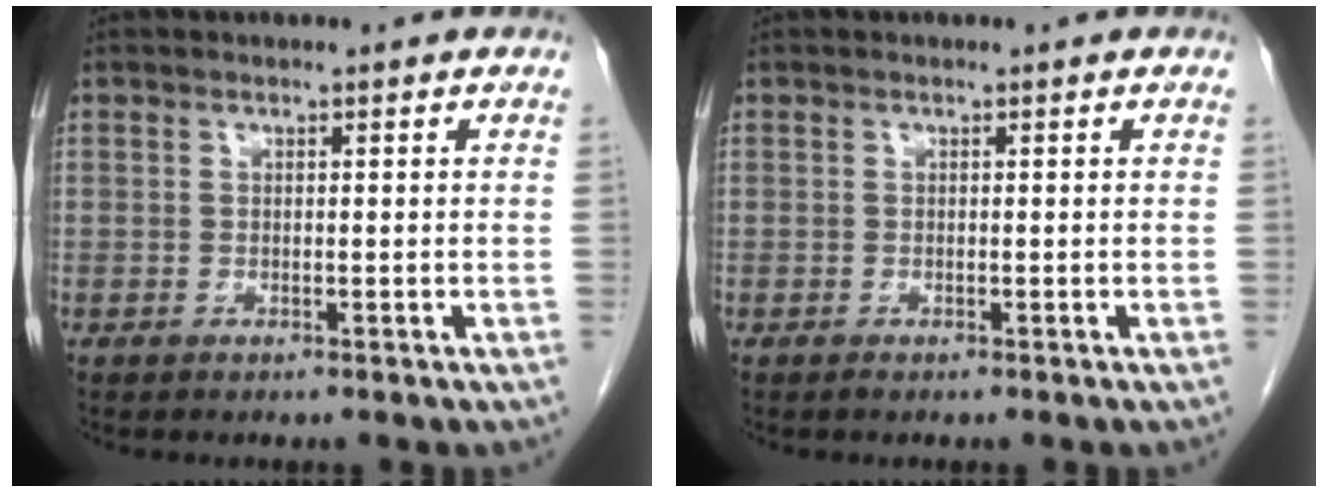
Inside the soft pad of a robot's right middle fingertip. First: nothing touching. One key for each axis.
{"total": 0.0}